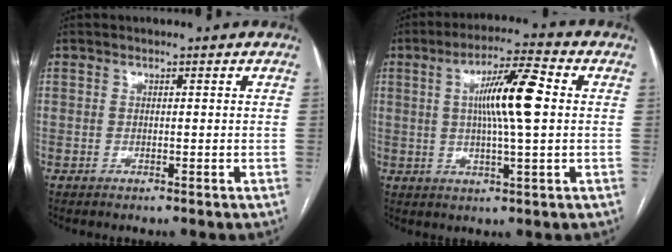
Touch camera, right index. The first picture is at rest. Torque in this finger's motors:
{"motor_torque": [0.80, 0.19, 0.56, 0.17]}